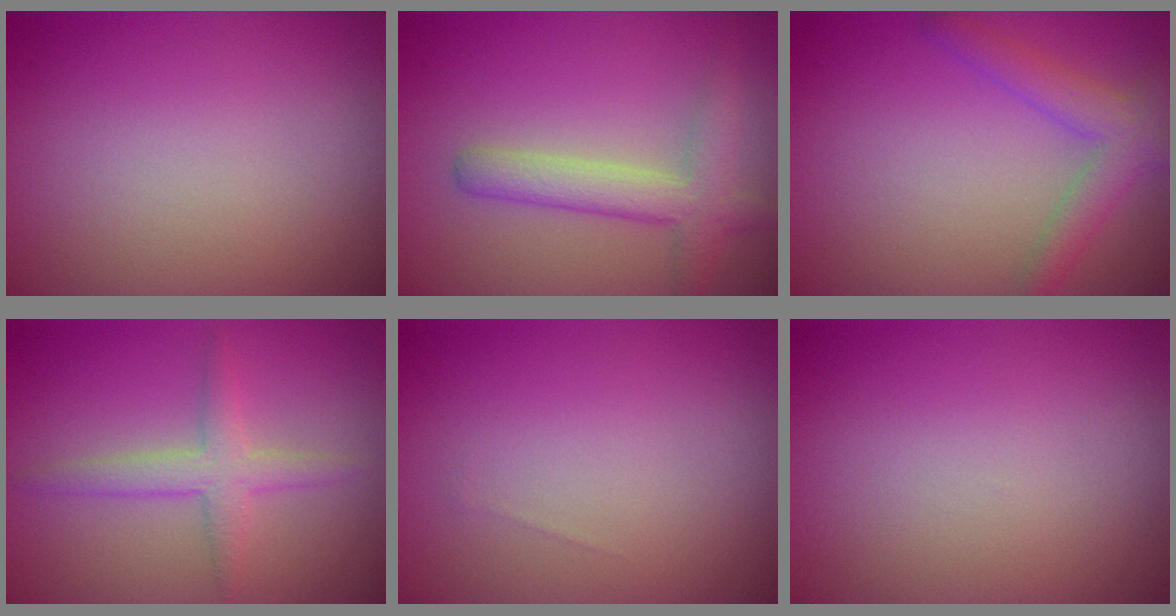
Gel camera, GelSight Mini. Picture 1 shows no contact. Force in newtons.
{"total": 3.4, "press": 3.4, "slide": 0.1}
{"total": 3.3, "press": 3.3, "slide": 0.1}
{"total": 2.6, "press": 2.6, "slide": 0.1}
{"total": 0.0}
{"total": 0.0}